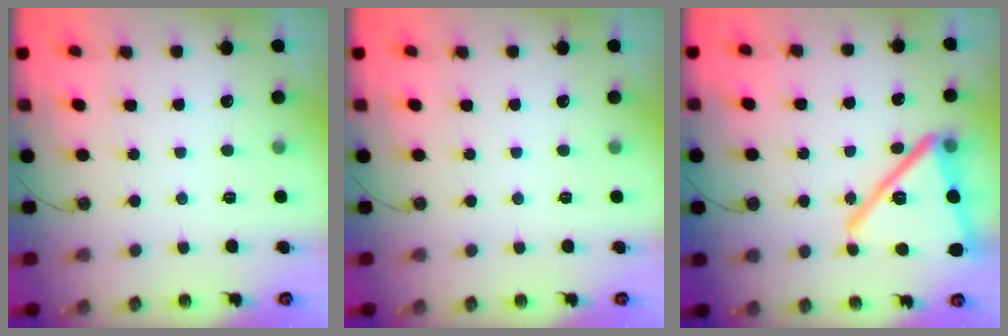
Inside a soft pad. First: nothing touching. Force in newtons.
{"total": 0.0}
{"total": 23.1, "press": 23.1, "slide": 1.8}